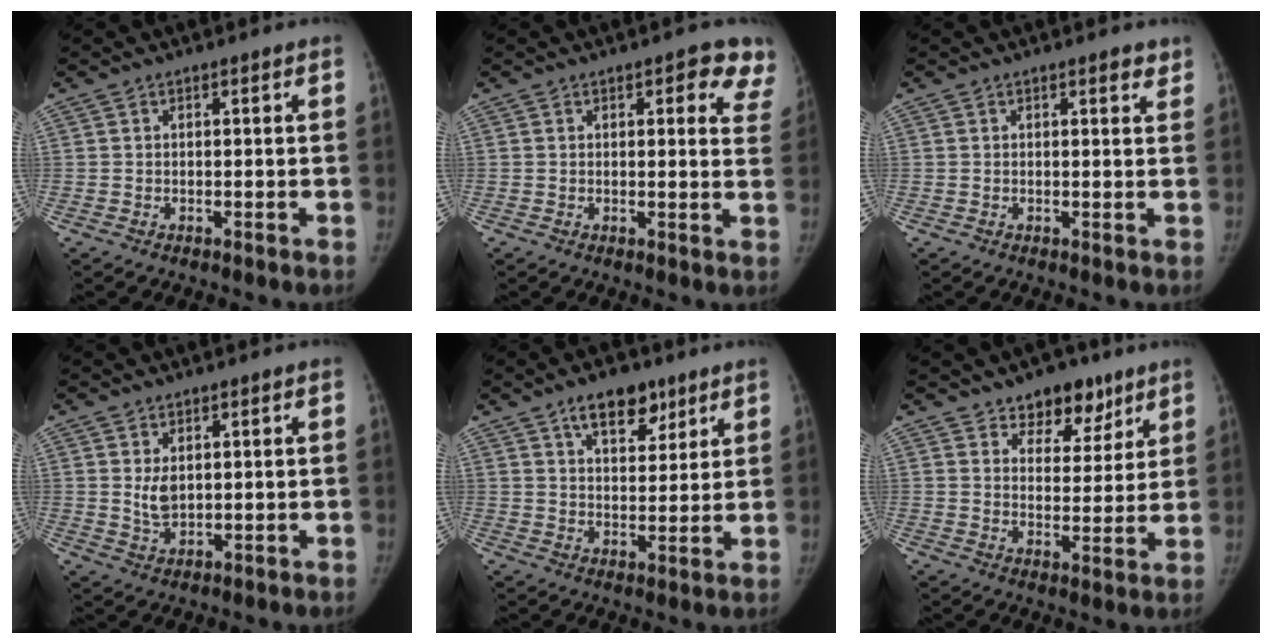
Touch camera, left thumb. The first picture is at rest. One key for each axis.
{"total": 8.5, "fx": 5.0, "fy": 3.6, "fz": 5.9, "tx": -0.026, "ty": -0.019, "tz": 0.040}
{"total": 1.8, "fx": 1.3, "fy": 0.7, "fz": 1.1, "tx": -0.004, "ty": -0.006, "tz": 0.013}
{"total": 3.7, "fx": 0.9, "fy": 2.4, "fz": 2.7, "tx": -0.037, "ty": -0.012, "tz": 0.024}
{"total": 9.3, "fx": 5.9, "fy": 4.9, "fz": 5.4, "tx": -0.050, "ty": -0.030, "tz": 0.093}
{"total": 9.4, "fx": 6.5, "fy": 5.6, "fz": 3.7, "tx": -0.009, "ty": -0.034, "tz": 0.099}